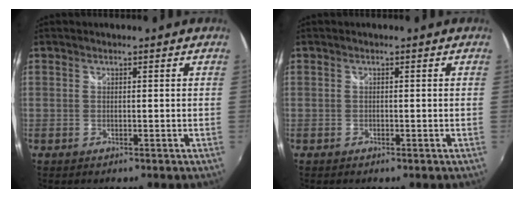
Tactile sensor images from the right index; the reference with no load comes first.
{"total": 0.0}